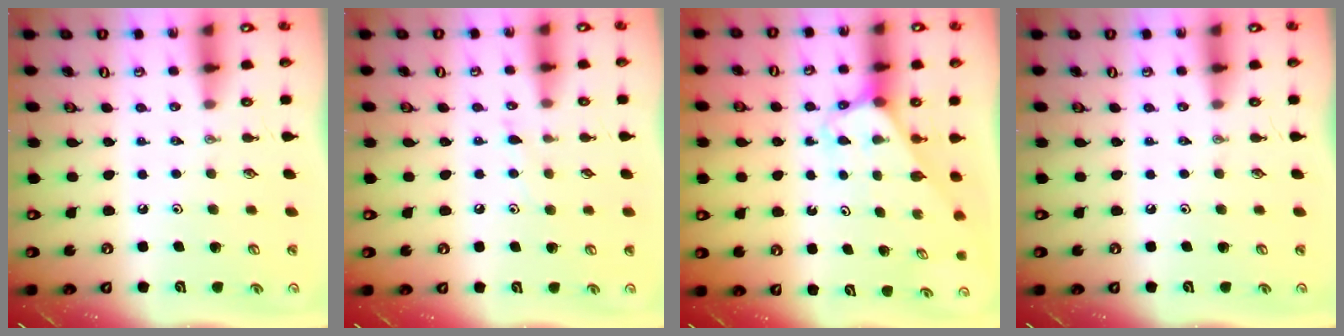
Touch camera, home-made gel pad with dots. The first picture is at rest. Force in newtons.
{"total": 5.5, "press": 5.4, "slide": 0.7}
{"total": 3.1, "press": 3.1, "slide": 0.2}
{"total": 0.0}